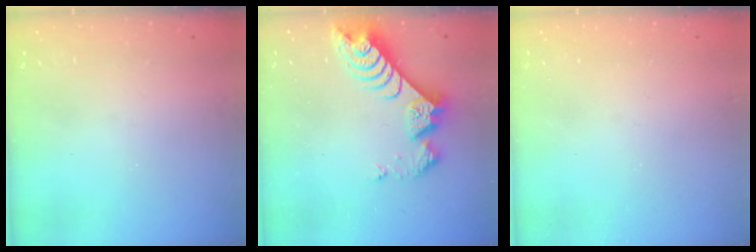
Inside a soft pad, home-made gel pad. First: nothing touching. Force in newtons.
{"total": 8.8, "press": 8.8, "slide": 0.8}
{"total": 0.0}